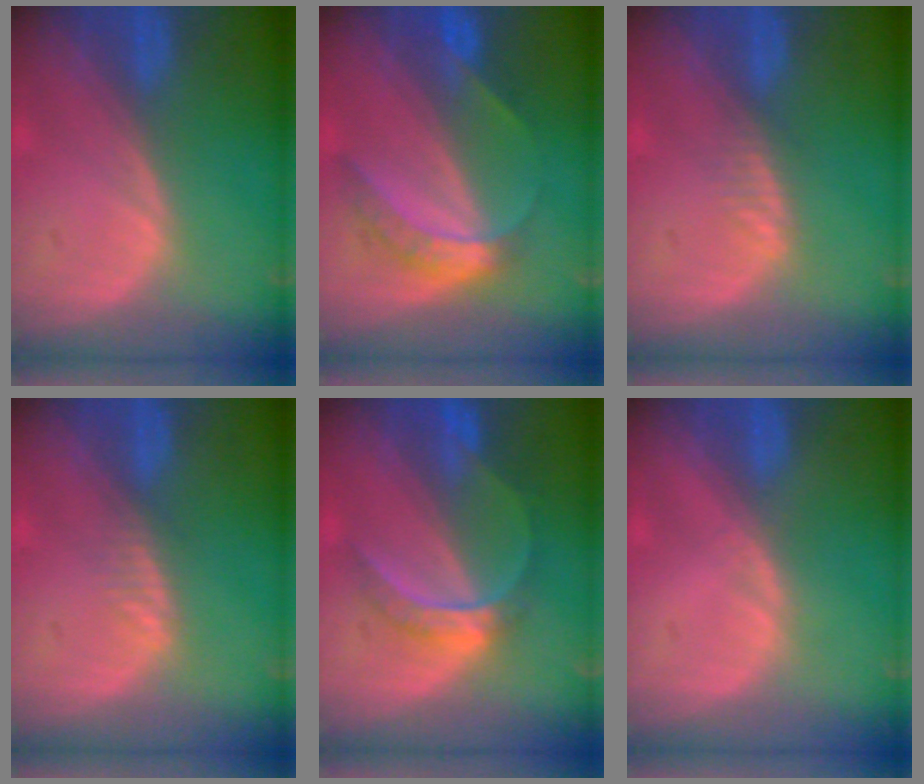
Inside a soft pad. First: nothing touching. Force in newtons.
{"total": 6.1, "press": 5.2, "slide": 3.1}
{"total": 1.6, "press": 1.6, "slide": 0.1}
{"total": 1.6, "press": 1.6, "slide": 0.1}
{"total": 6.4, "press": 5.5, "slide": 3.2}
{"total": 0.7, "press": 0.5, "slide": 0.4}